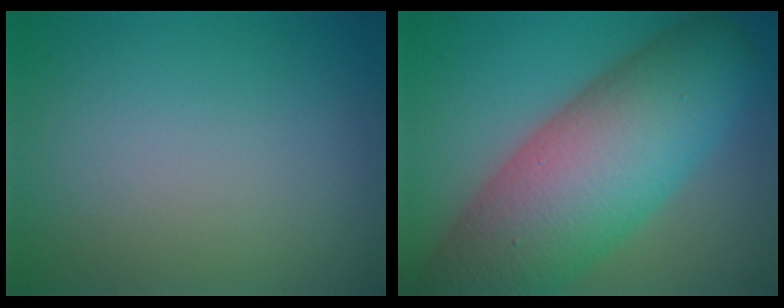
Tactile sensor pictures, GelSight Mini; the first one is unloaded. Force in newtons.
{"total": 14.2, "press": 14.2, "slide": 0.5}